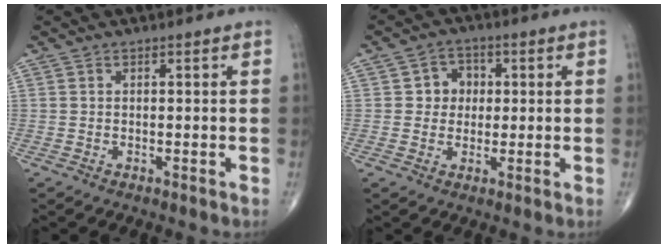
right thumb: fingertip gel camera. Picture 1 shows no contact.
{"total": 4.9, "force": [0.6, 4.4, 2.0], "torque": [0.006, 0.007, 0.001]}